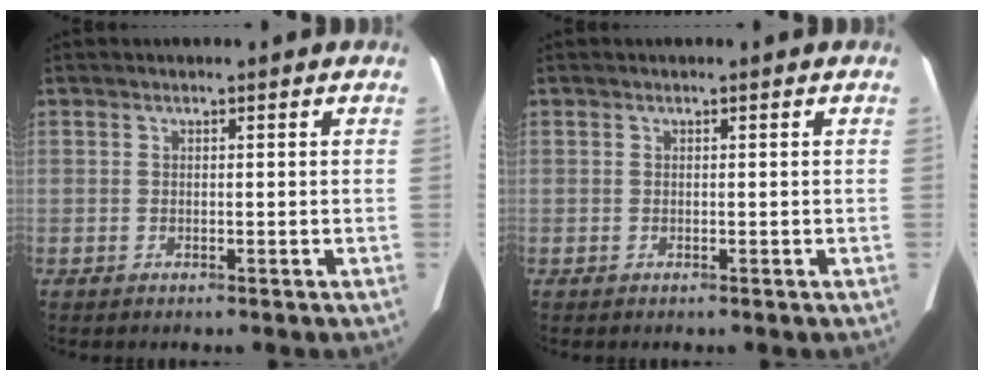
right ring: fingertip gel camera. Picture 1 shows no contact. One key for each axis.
{"total": 0.0}